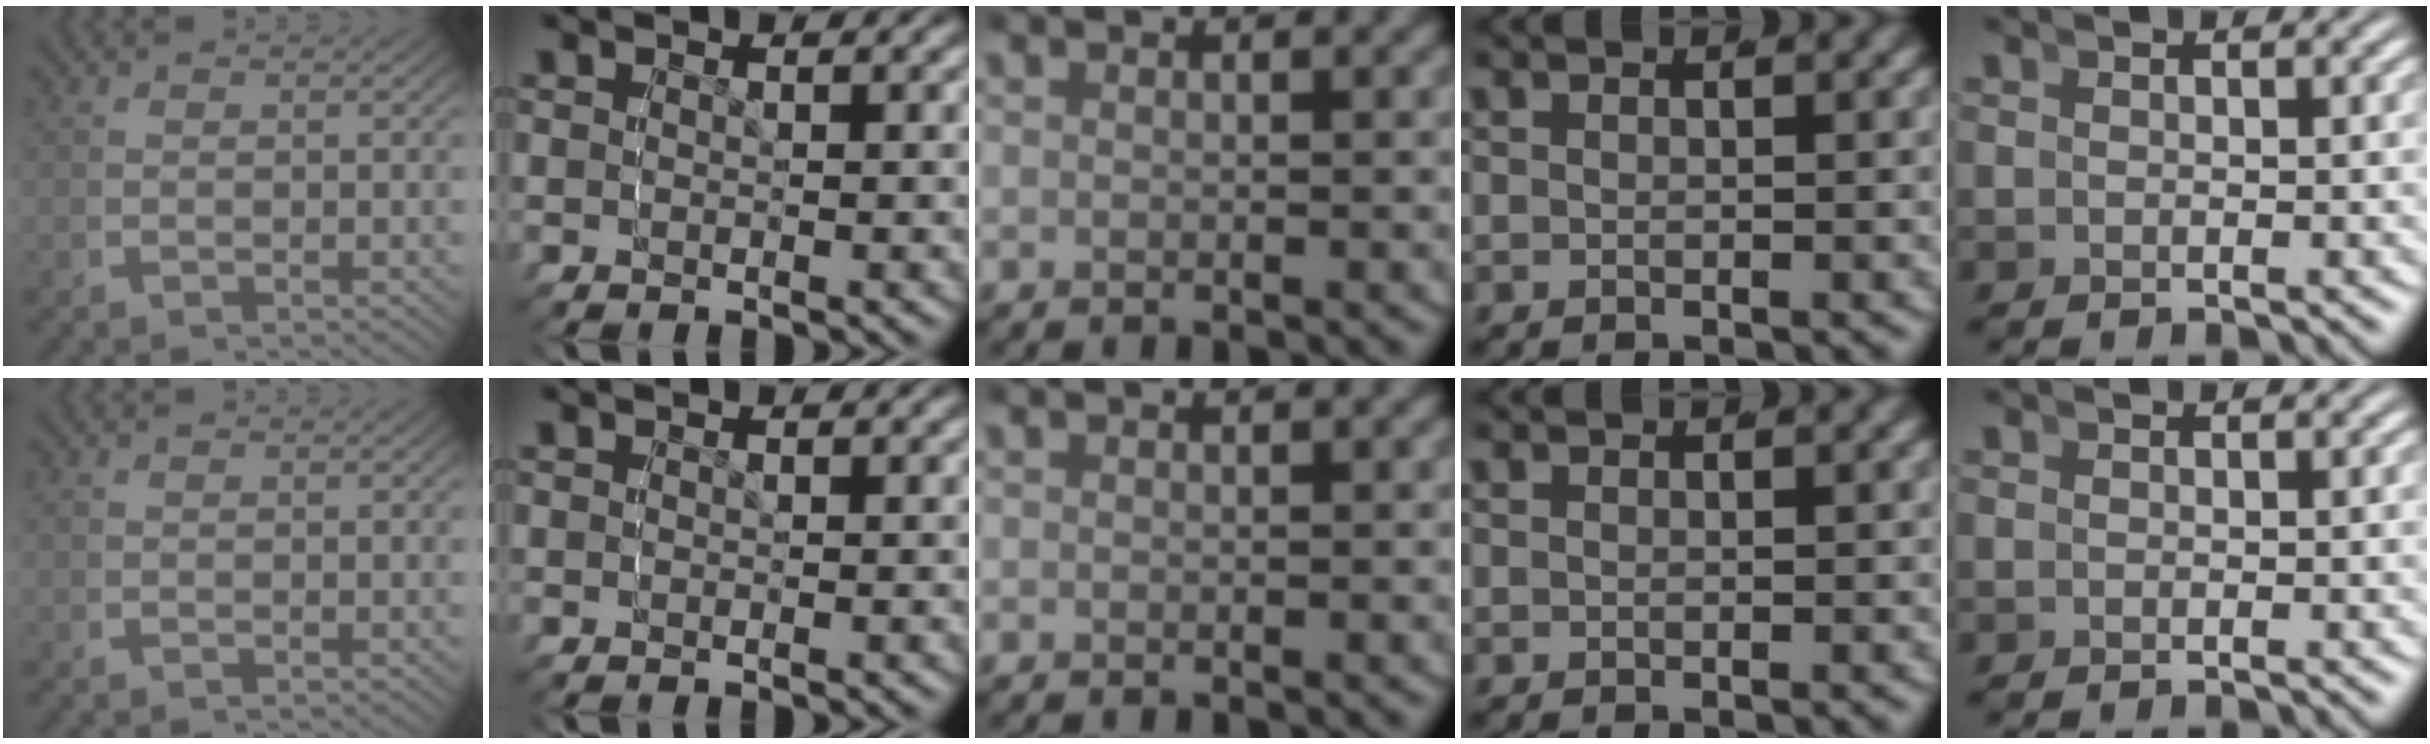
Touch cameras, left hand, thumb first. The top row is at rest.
{}